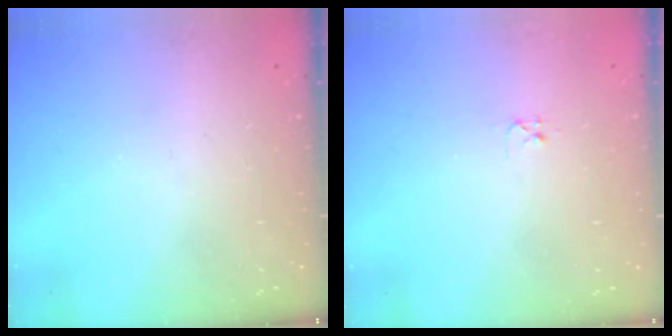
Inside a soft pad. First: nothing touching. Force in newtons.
{"total": 3.2, "press": 3.2, "slide": 0.4}